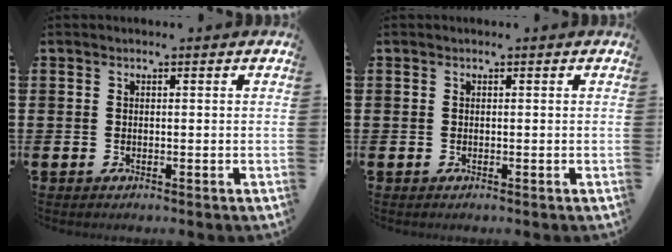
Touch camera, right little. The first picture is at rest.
{"total": 0.0}